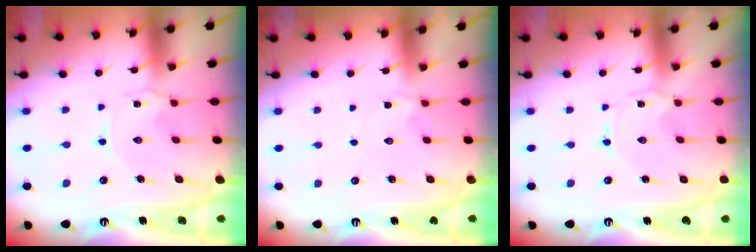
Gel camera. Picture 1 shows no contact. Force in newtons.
{"total": 1.9, "press": 1.9, "slide": 0.5}
{"total": 0.0}